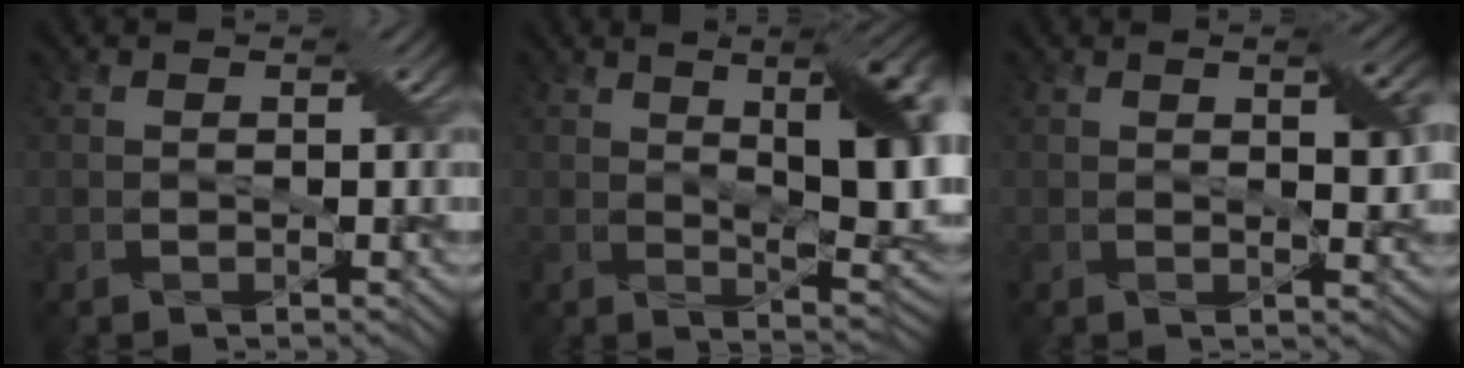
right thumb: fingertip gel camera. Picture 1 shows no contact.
{"total": 15.0, "force": [4.0, 5.1, 13.6], "torque": [-0.183, 0.015, 0.063]}
{"total": 4.5, "force": [1.2, 1.2, 4.1], "torque": [-0.061, 0.002, 0.023]}